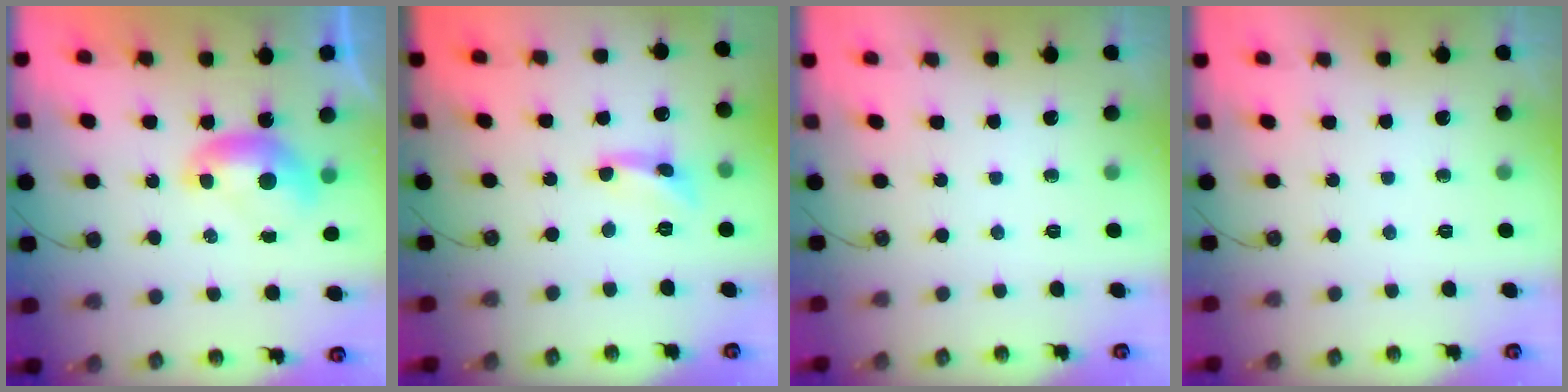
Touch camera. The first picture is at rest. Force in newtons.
{"total": 1.4, "press": 1.3, "slide": 0.3}
{"total": 0.0}
{"total": 0.0}